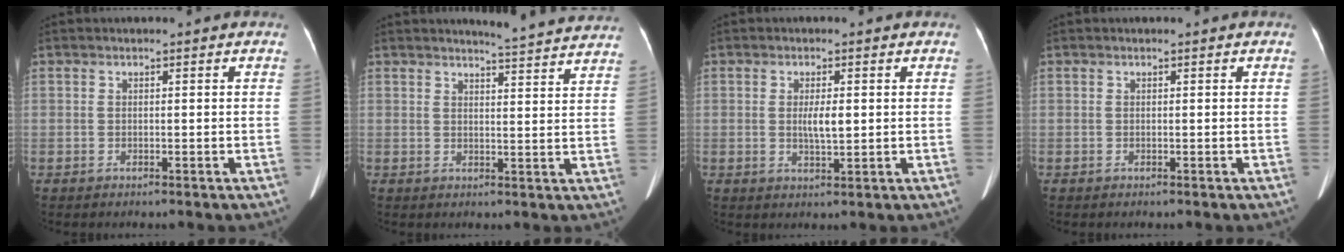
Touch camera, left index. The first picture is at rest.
{"total": 11.0, "force": [10.7, -0.5, 2.5], "torque": [-0.034, -0.031, 0.112]}
{"total": 3.2, "force": [0.3, 0.8, 3.1], "torque": [-0.056, -0.003, 0.005]}
{"total": 0.0}